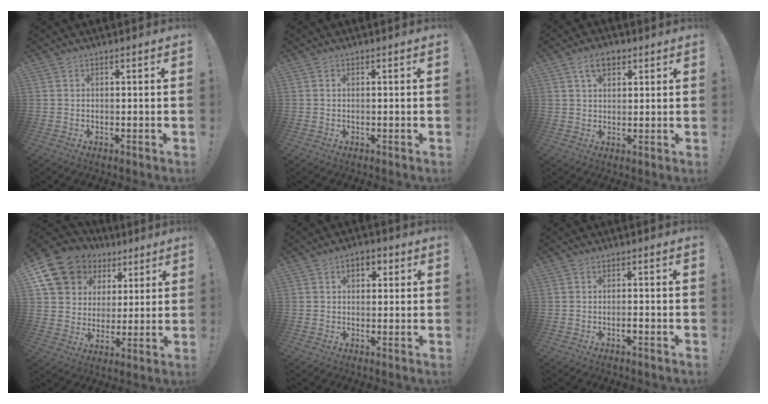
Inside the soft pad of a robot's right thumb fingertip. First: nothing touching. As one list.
[{"total": 0.0}, {"total": 6.0, "force": [3.1, 3.5, 3.8], "torque": [-0.066, 0.001, 0.056]}, {"total": 13.9, "force": [7.6, 10.7, 4.8], "torque": [-0.083, -0.048, 0.159]}, {"total": 4.4, "force": [1.3, 3.0, 2.9], "torque": [-0.035, 0.006, 0.018]}, {"total": 1.3, "force": [-0.8, 0.2, 0.9], "torque": [-0.020, -0.001, -0.013]}]